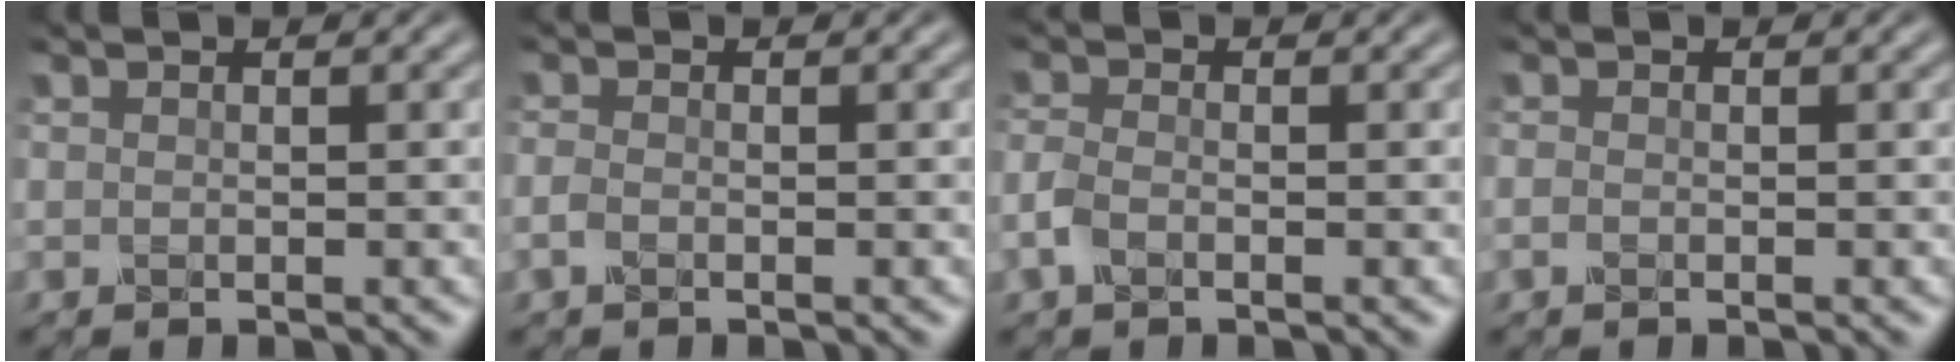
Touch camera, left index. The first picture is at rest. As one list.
[{"total": 1.1, "force": [-0.7, 0.5, 0.8], "torque": [-0.020, -0.001, -0.017]}, {"total": 2.1, "force": [-1.1, 1.1, 1.4], "torque": [-0.035, 0.000, -0.029]}, {"total": 0.7, "force": [-0.4, 0.3, 0.5], "torque": [-0.012, -0.003, -0.010]}]